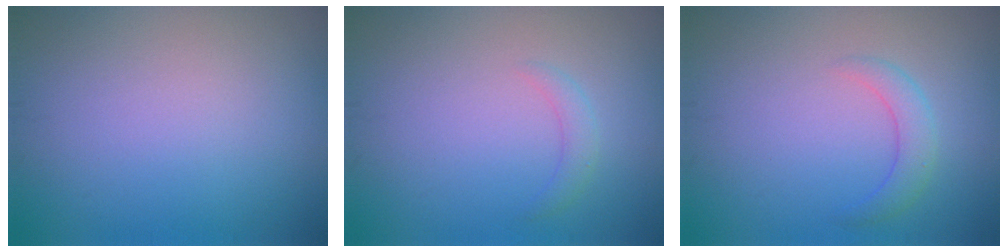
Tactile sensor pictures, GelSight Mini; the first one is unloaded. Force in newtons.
{"total": 1.3, "press": 1.3, "slide": 0.0}
{"total": 2.0, "press": 2.0, "slide": 0.1}